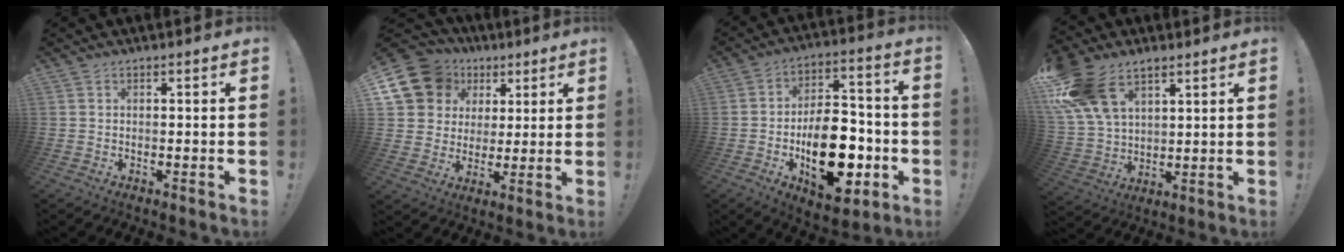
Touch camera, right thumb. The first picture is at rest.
{"total": 15.0, "force": [6.7, 12.1, 5.7], "torque": [-0.100, -0.026, 0.143]}
{"total": 21.5, "force": [-6.3, 12.1, 16.6], "torque": [-0.248, 0.036, -0.087]}
{"total": 16.0, "force": [9.5, 9.5, 8.7], "torque": [-0.169, -0.038, 0.184]}